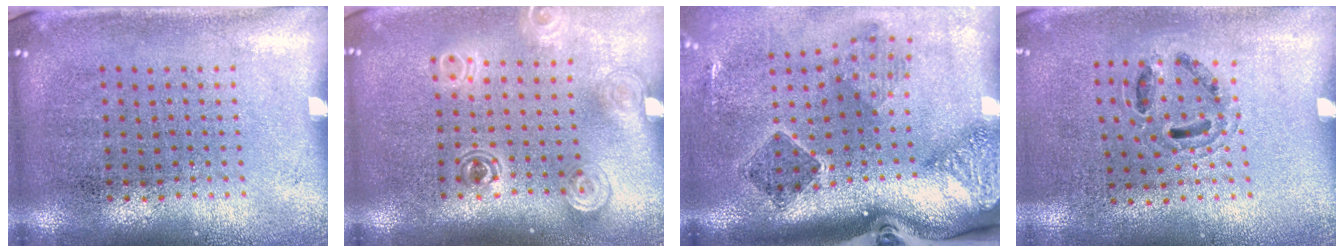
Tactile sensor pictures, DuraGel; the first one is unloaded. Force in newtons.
{"total": 1.5, "press": 1.3, "slide": 0.8}
{"total": 2.8, "press": 1.9, "slide": 2.1}
{"total": 0.8, "press": 0.8, "slide": 0.3}